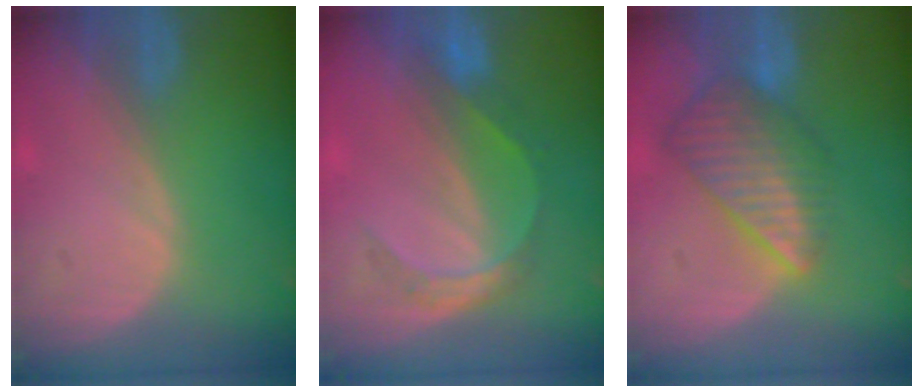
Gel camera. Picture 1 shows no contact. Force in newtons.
{"total": 4.8, "press": 4.7, "slide": 1.0}
{"total": 8.8, "press": 7.6, "slide": 4.4}